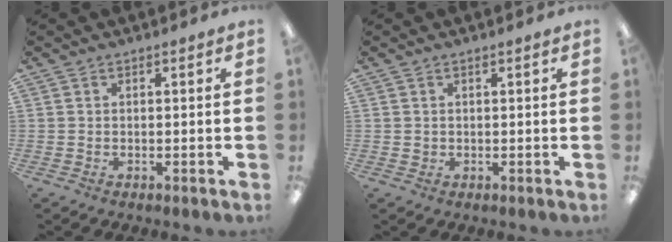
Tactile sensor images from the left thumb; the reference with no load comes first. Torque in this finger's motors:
{"motor_torque": [-0.05, -0.02, 0.16, -0.16, 0.00]}